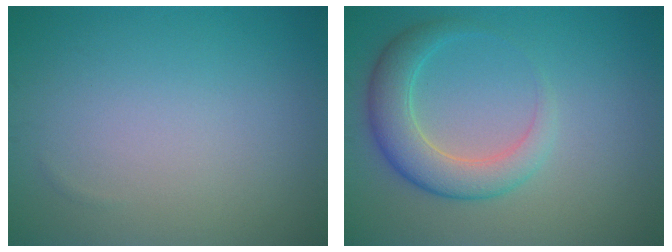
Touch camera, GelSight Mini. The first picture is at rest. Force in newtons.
{"total": 4.6, "press": 4.6, "slide": 0.3}